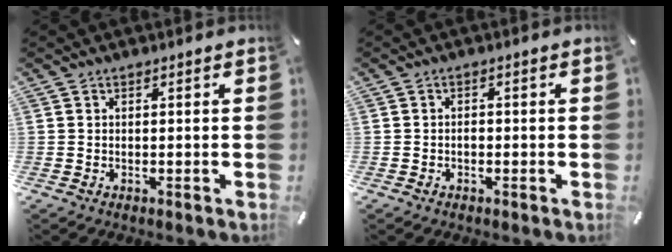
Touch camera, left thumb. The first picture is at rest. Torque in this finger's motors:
{"motor_torque": [-0.04, -0.11, 0.08, -0.05, 0.00]}